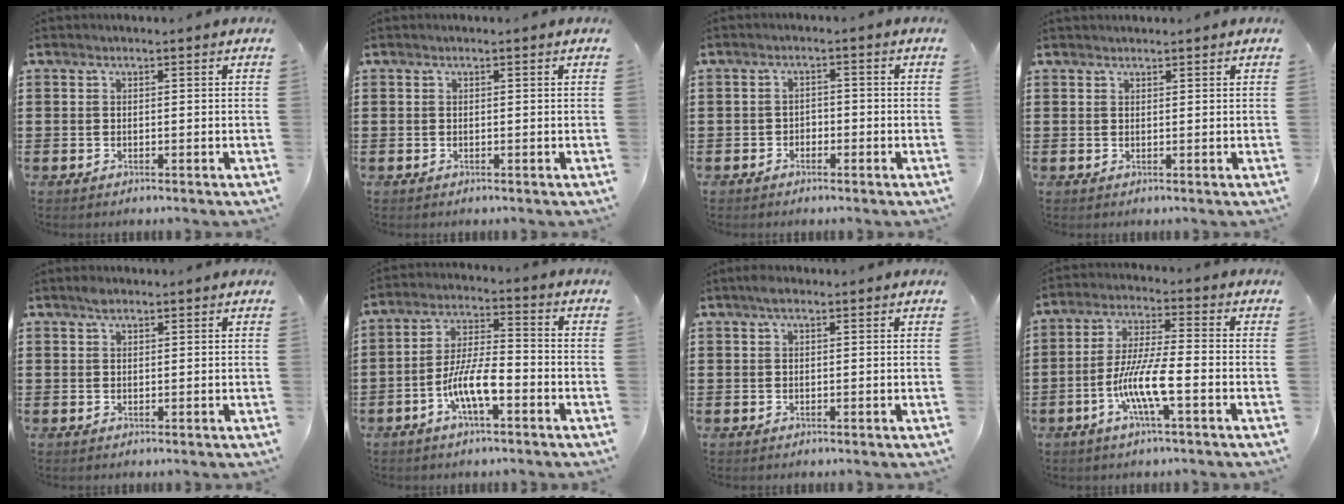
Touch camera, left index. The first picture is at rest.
{"total": 0.0}
{"total": 1.6, "force": [-1.4, 0.8, 0.1], "torque": [-0.009, 0.002, -0.032]}
{"total": 0.8, "force": [0.8, 0.2, -0.1], "torque": [-0.001, 0.000, 0.016]}
{"total": 1.3, "force": [0.9, 0.6, 0.7], "torque": [-0.008, 0.000, 0.015]}
{"total": 8.3, "force": [-3.5, 2.5, 7.1], "torque": [-0.158, -0.003, -0.072]}
{"total": 1.6, "force": [0.8, 0.7, 1.1], "torque": [-0.025, 0.006, 0.013]}
{"total": 8.5, "force": [-3.6, 1.3, 7.5], "torque": [-0.164, -0.009, -0.077]}